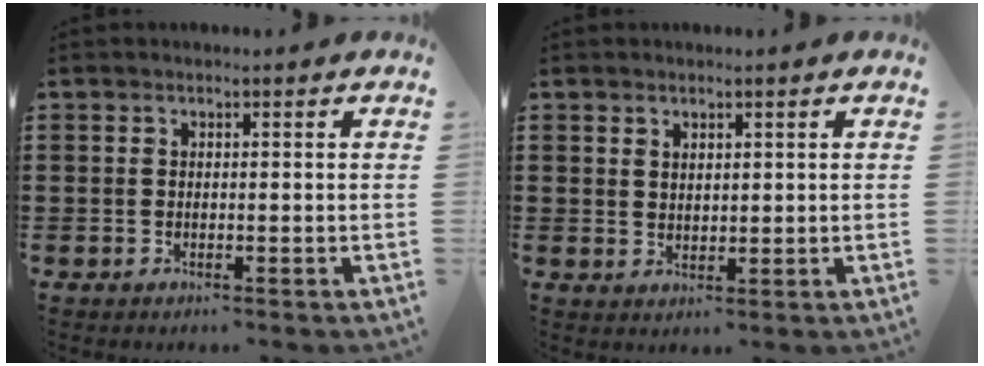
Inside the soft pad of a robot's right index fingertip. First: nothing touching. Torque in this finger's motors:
{"motor_torque": [-0.39, 0.37, -0.03, -0.01]}